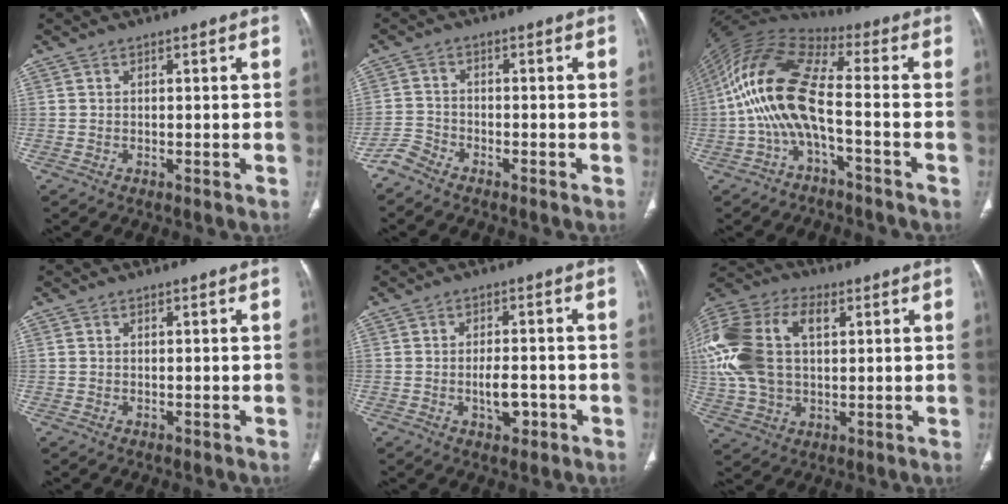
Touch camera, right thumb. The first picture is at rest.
{"total": 2.9, "force": [-2.8, 0.8, 0.3], "torque": [-0.005, 0.001, -0.064]}
{"total": 14.2, "force": [-3.1, 4.9, 12.9], "torque": [-0.268, 0.062, -0.071]}
{"total": 0.0}
{"total": 4.3, "force": [-1.5, 2.2, 3.4], "torque": [-0.043, 0.010, -0.019]}
{"total": 22.2, "force": [4.8, 14.0, 16.6], "torque": [-0.377, 0.025, 0.087]}